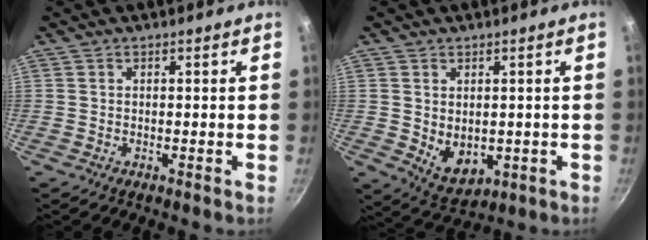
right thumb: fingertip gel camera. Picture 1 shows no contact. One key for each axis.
{"total": 6.9, "fx": 0.0, "fy": 4.9, "fz": 4.9, "tx": -0.065, "ty": -0.016, "tz": 0.020}